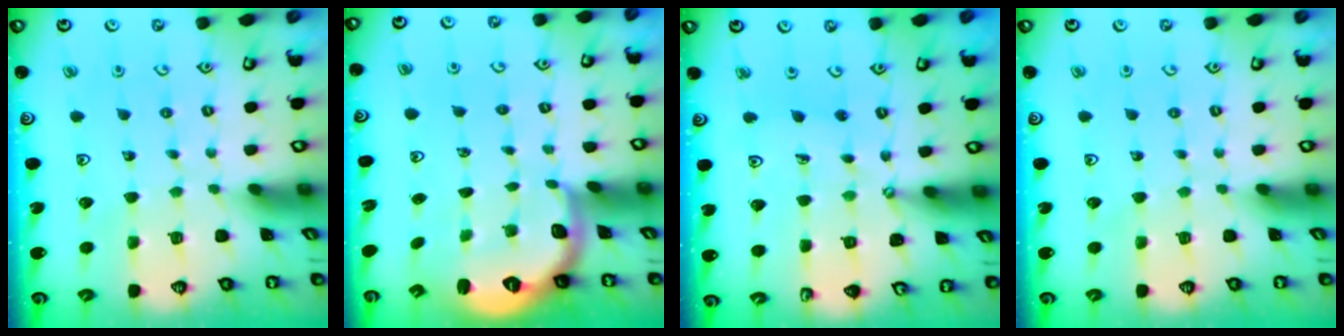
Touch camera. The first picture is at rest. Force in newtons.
{"total": 2.7, "press": 1.7, "slide": 2.1}
{"total": 9.3, "press": 9.1, "slide": 1.8}
{"total": 0.0}